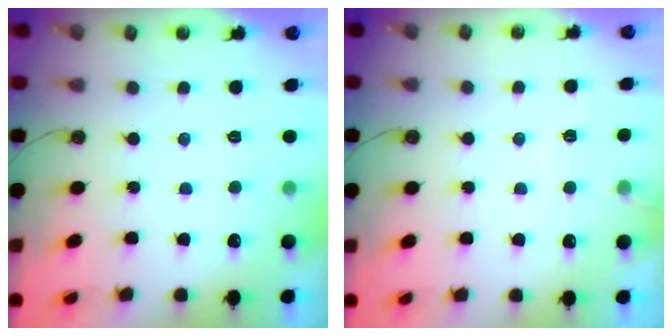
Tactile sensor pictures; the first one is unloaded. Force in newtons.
{"total": 3.7, "press": 3.7, "slide": 0.5}